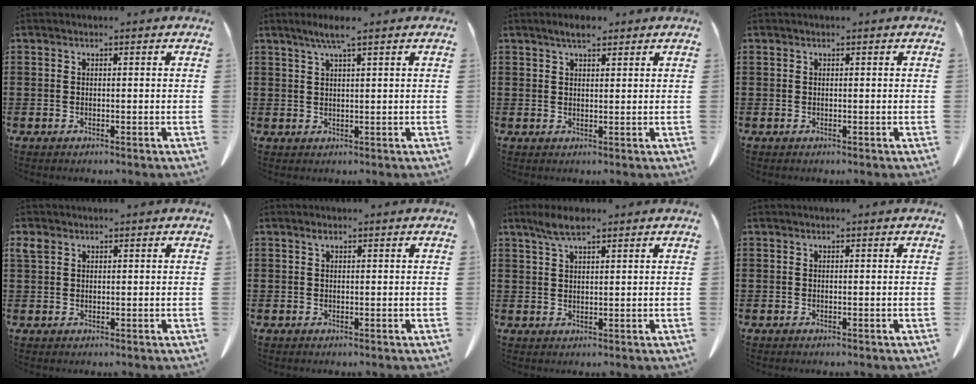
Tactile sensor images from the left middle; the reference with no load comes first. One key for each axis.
{"total": 3.5, "fx": 2.2, "fy": 0.0, "fz": 2.7, "tx": -0.057, "ty": 0.003, "tz": 0.038}
{"total": 3.0, "fx": 2.4, "fy": 0.8, "fz": 1.7, "tx": -0.037, "ty": 0.005, "tz": 0.043}
{"total": 0.0}
{"total": 1.7, "fx": 1.0, "fy": 1.0, "fz": 0.9, "tx": -0.022, "ty": 0.003, "tz": 0.018}
{"total": 0.7, "fx": 0.3, "fy": 0.3, "fz": 0.6, "tx": -0.013, "ty": 0.002, "tz": 0.006}
{"total": 3.9, "fx": 2.5, "fy": 1.0, "fz": 2.9, "tx": -0.062, "ty": 0.003, "tz": 0.045}
{"total": 0.0}